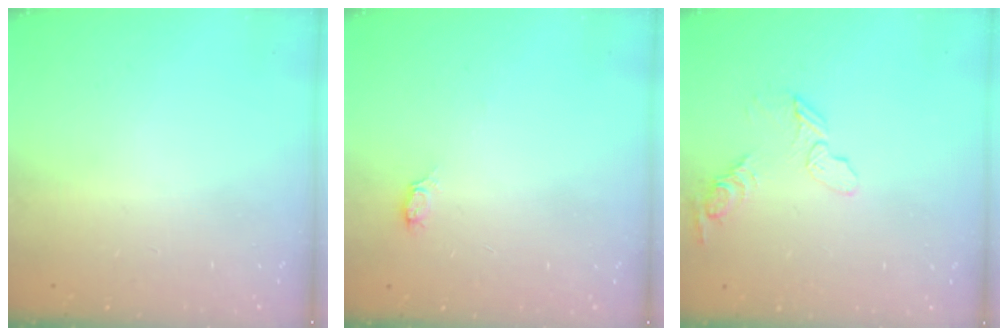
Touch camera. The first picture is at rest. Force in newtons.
{"total": 3.3, "press": 3.3, "slide": 0.4}
{"total": 9.8, "press": 9.5, "slide": 2.6}